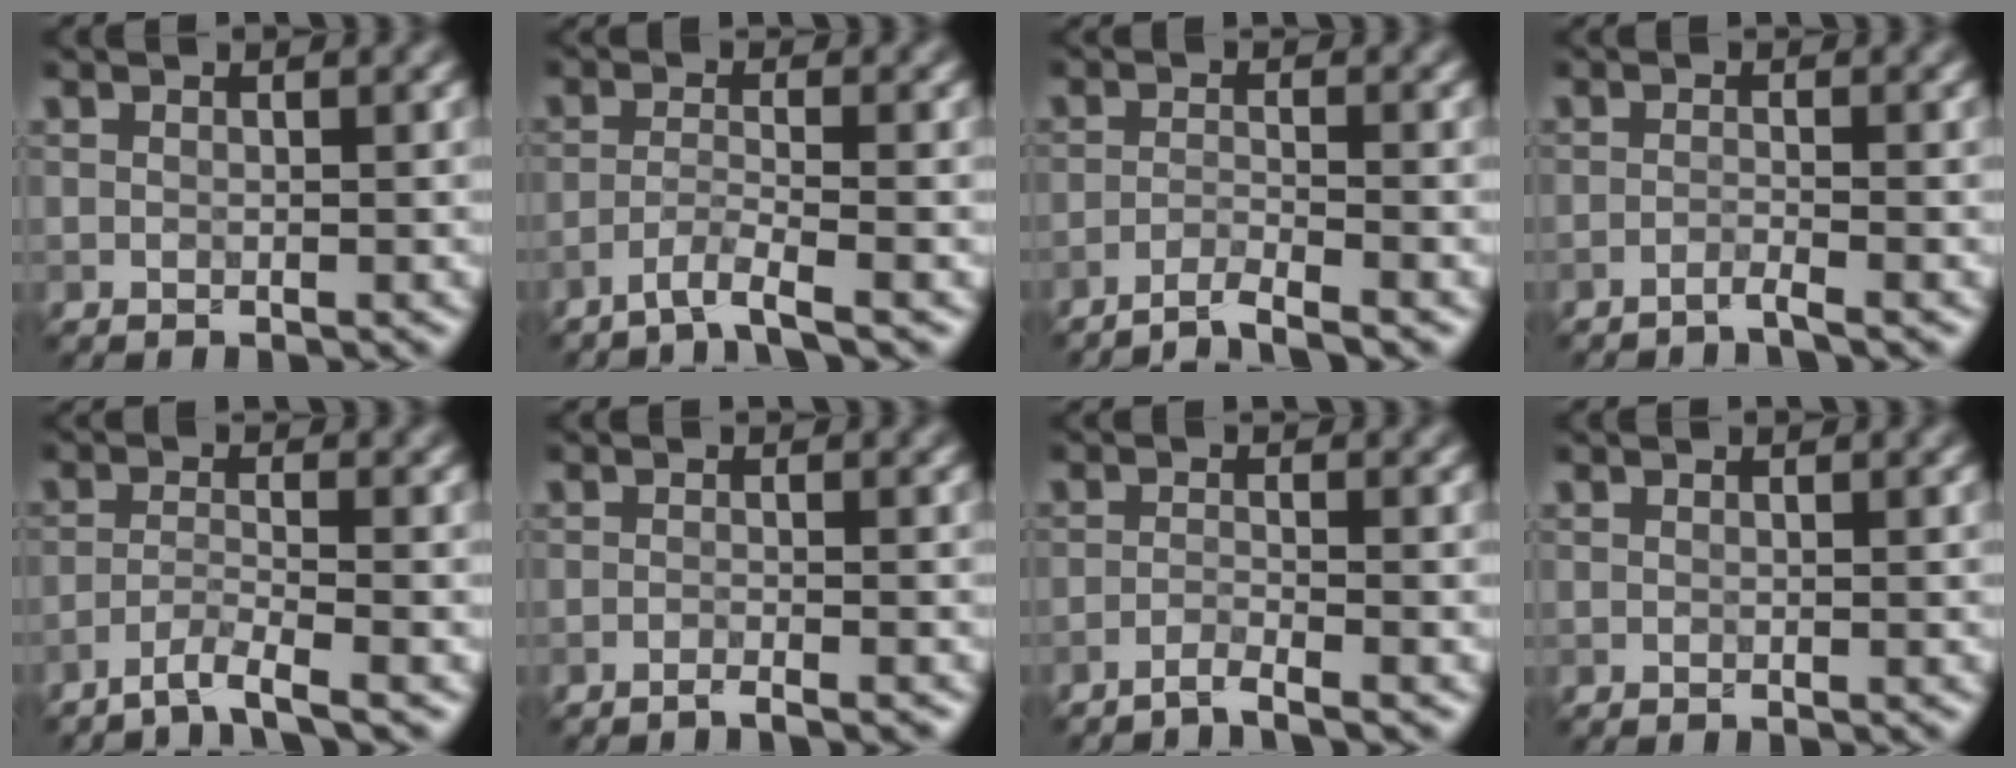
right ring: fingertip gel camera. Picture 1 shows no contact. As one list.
[{"total": 2.4, "force": [-1.8, 0.0, 1.6], "torque": [-0.028, 0.001, -0.047]}, {"total": 2.5, "force": [-2.1, 0.2, 1.4], "torque": [-0.017, 0.004, -0.053]}, {"total": 1.3, "force": [-1.0, 0.0, 0.8], "torque": [-0.007, -0.001, -0.030]}, {"total": 2.7, "force": [-2.1, 0.2, 1.7], "torque": [-0.029, 0.002, -0.053]}, {"total": 1.5, "force": [-1.2, 0.1, 0.9], "torque": [-0.012, -0.002, -0.027]}, {"total": 1.7, "force": [-1.4, 0.1, 1.0], "torque": [-0.011, 0.002, -0.041]}, {"total": 0.0}]